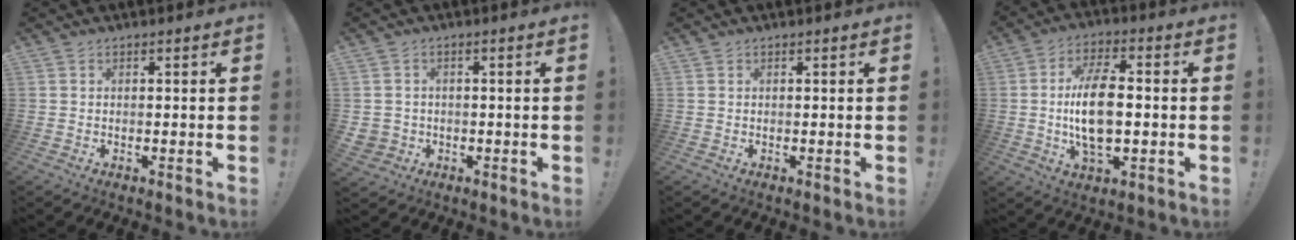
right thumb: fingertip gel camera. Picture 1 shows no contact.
{"total": 3.0, "force": [-0.1, 2.9, 0.7], "torque": [-0.015, -0.002, -0.001]}
{"total": 0.0}
{"total": 14.2, "force": [-0.6, 7.0, 12.3], "torque": [-0.234, -0.003, -0.018]}